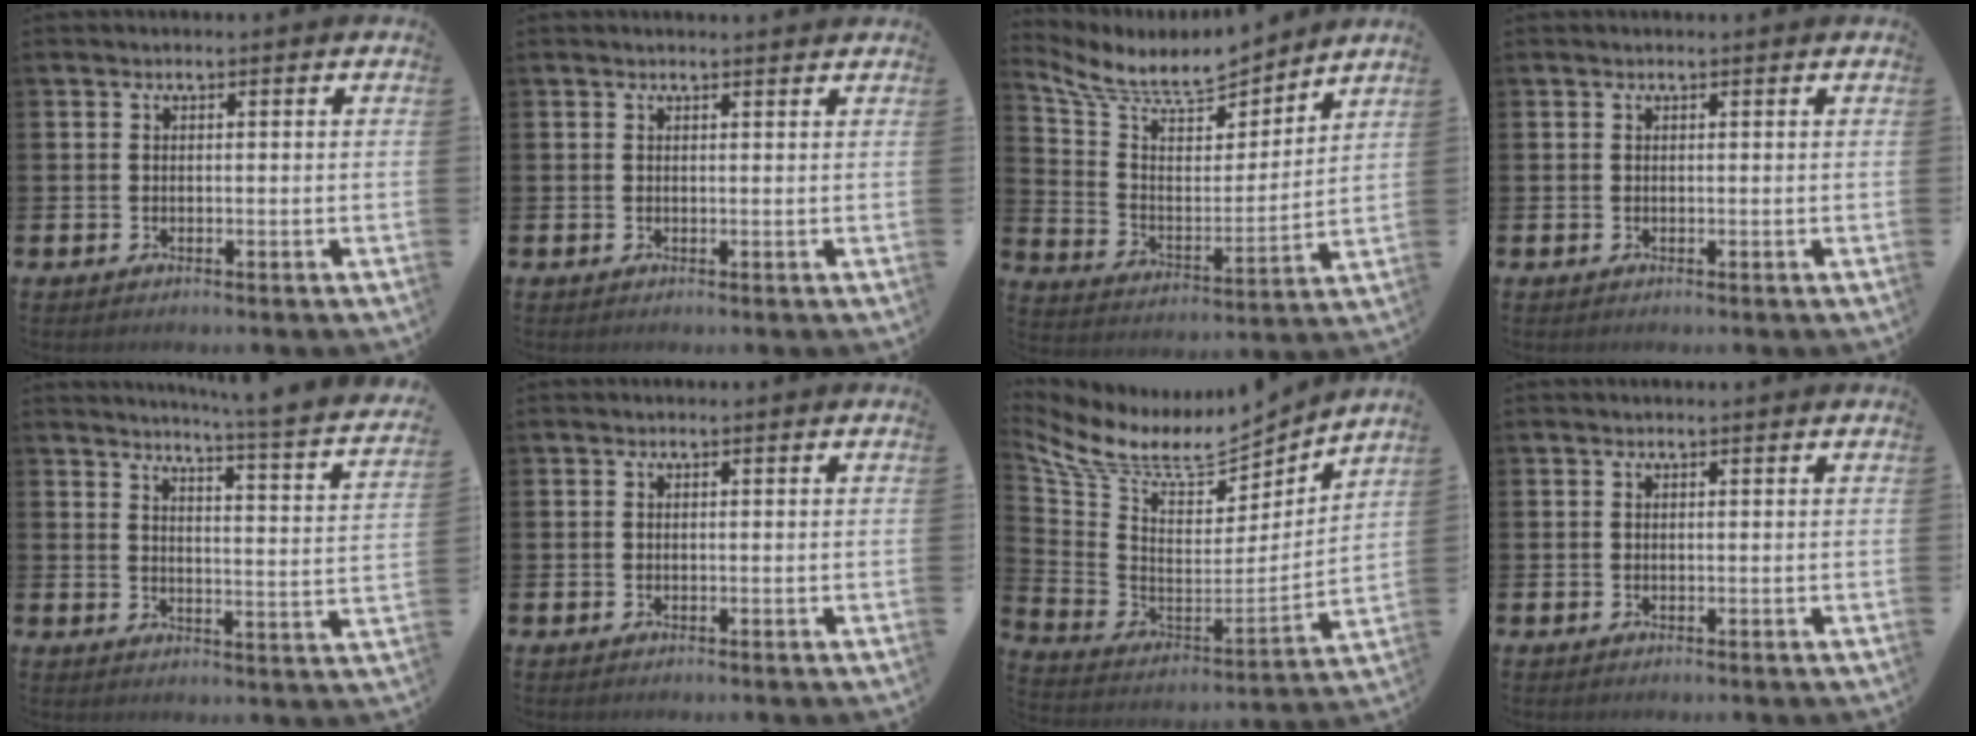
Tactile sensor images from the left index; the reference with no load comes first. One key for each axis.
{"total": 0.7, "fx": 0.7, "fy": 0.0, "fz": 0.1, "tx": 0.006, "ty": -0.003, "tz": 0.011}
{"total": 8.2, "fx": 7.6, "fy": 2.2, "fz": 2.0, "tx": -0.085, "ty": -0.058, "tz": 0.134}
{"total": 0.0}
{"total": 4.3, "fx": 3.8, "fy": -0.6, "fz": 1.8, "tx": -0.039, "ty": -0.041, "tz": 0.054}
{"total": 0.0}
{"total": 10.1, "fx": 8.0, "fy": 4.1, "fz": 4.6, "tx": -0.127, "ty": -0.055, "tz": 0.135}
{"total": 0.0}